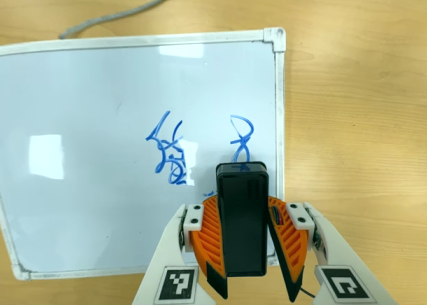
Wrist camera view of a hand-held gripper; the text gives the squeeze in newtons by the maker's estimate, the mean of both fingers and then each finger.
{"total": 8.6, "left": 8.8, "right": 8.4}